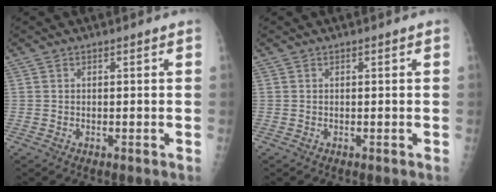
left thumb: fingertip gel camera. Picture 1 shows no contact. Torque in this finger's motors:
{"motor_torque": [0.15, 0.02, -0.16, -0.05, 0.00]}